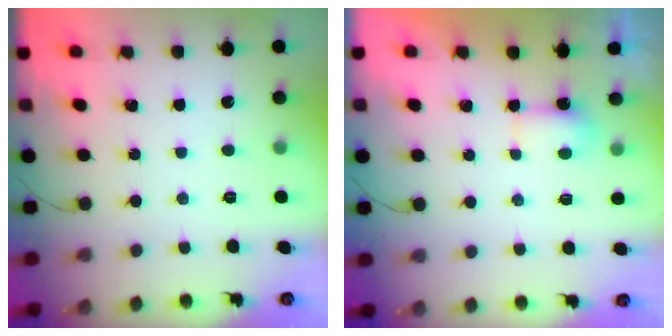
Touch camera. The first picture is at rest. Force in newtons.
{"total": 4.2, "press": 4.0, "slide": 1.1}